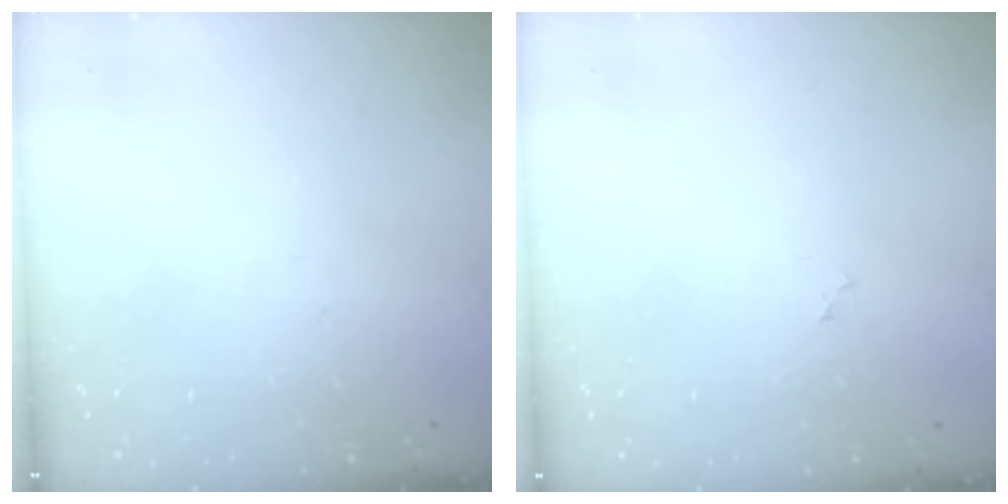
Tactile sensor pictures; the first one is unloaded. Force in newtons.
{"total": 2.3, "press": 2.3, "slide": 0.2}